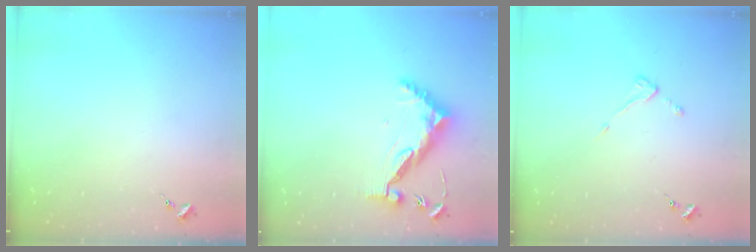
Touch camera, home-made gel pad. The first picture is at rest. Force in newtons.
{"total": 10.3, "press": 10.2, "slide": 1.0}
{"total": 3.8, "press": 3.8, "slide": 0.3}